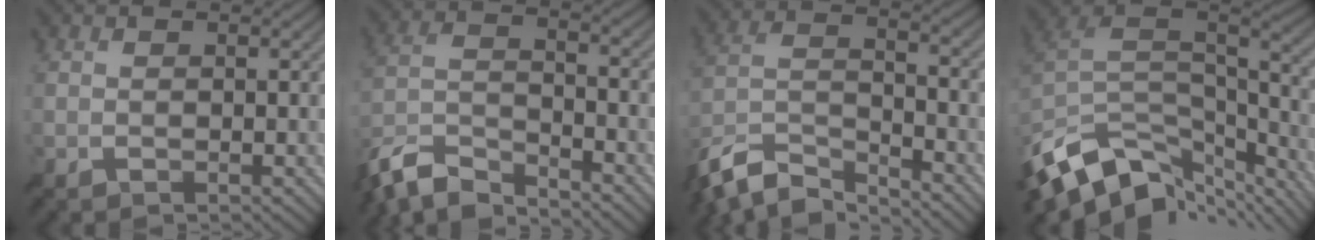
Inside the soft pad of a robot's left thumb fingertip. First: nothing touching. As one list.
[{"total": 9.7, "force": [-8.7, 2.2, 3.9], "torque": [-0.083, -0.006, -0.177]}, {"total": 10.7, "force": [-8.9, 3.0, 5.2], "torque": [-0.116, -0.012, -0.179]}, {"total": 14.4, "force": [-8.9, 7.9, 8.2], "torque": [-0.206, -0.020, -0.143]}]